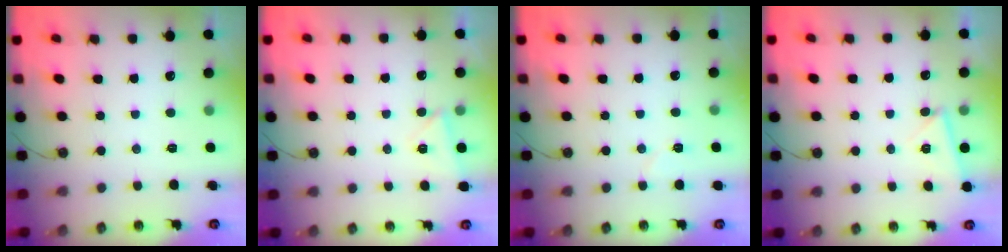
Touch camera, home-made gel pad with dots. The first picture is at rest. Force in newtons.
{"total": 4.0, "press": 3.4, "slide": 2.2}
{"total": 4.2, "press": 4.1, "slide": 1.2}
{"total": 4.5, "press": 4.1, "slide": 1.9}